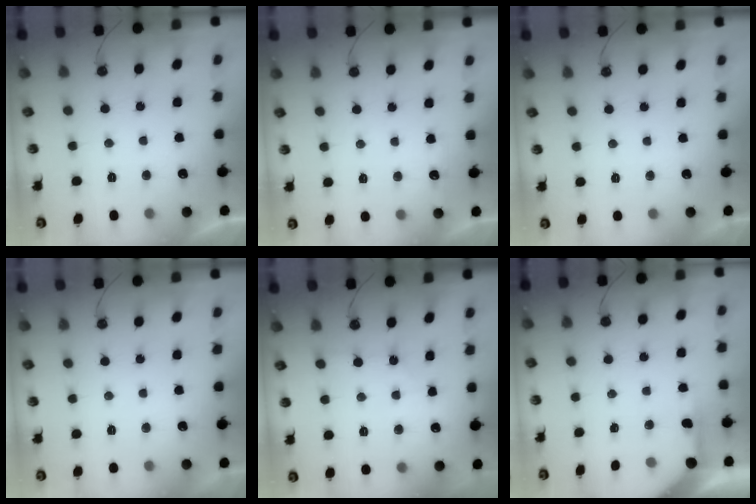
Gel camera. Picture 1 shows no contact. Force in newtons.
{"total": 3.3, "press": 3.2, "slide": 0.5}
{"total": 0.0}
{"total": 0.0}
{"total": 2.8, "press": 2.7, "slide": 0.4}
{"total": 4.2, "press": 4.2, "slide": 0.4}